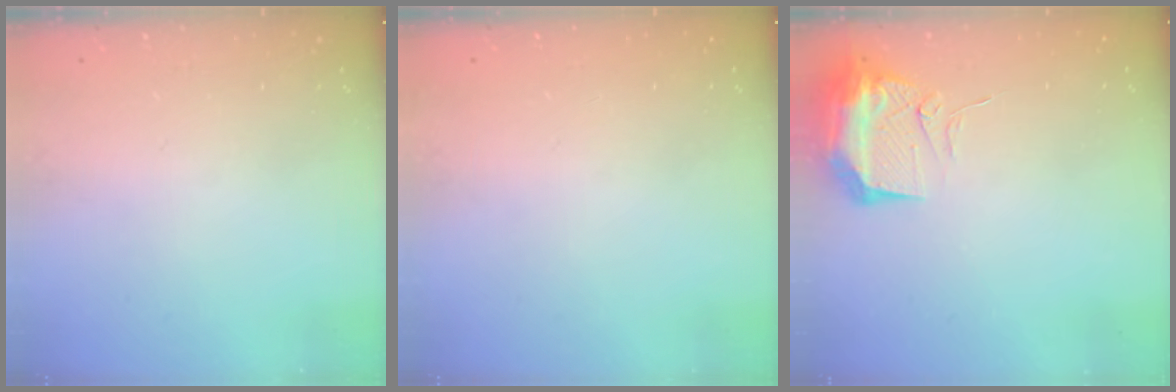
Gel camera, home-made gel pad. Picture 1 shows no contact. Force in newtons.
{"total": 13.0, "press": 3.6, "slide": 12.5}
{"total": 11.4, "press": 11.2, "slide": 1.9}